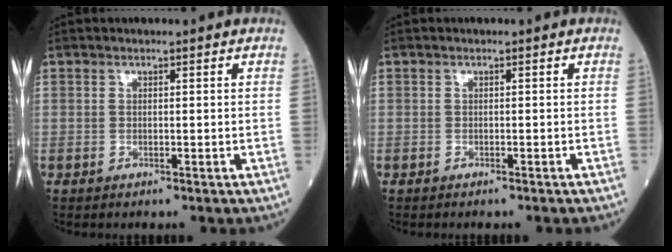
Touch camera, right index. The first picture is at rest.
{"total": 1.6, "force": [-1.5, -0.1, 0.7], "torque": [-0.008, 0.003, -0.019]}